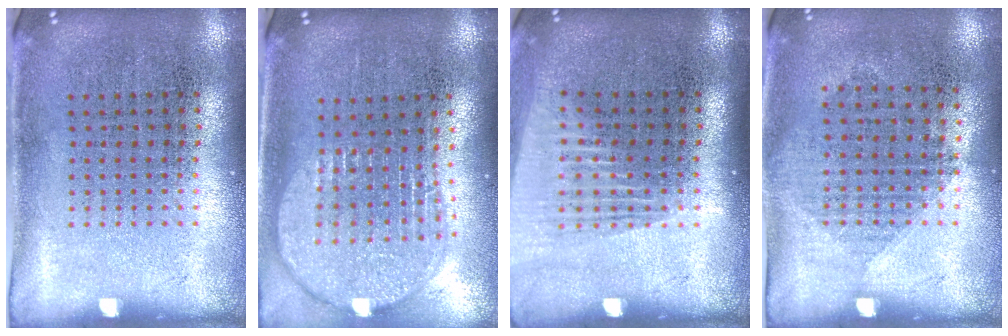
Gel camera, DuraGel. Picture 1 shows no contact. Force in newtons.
{"total": 2.0, "press": 1.7, "slide": 1.1}
{"total": 1.4, "press": 1.2, "slide": 0.7}
{"total": 1.0, "press": 0.9, "slide": 0.5}